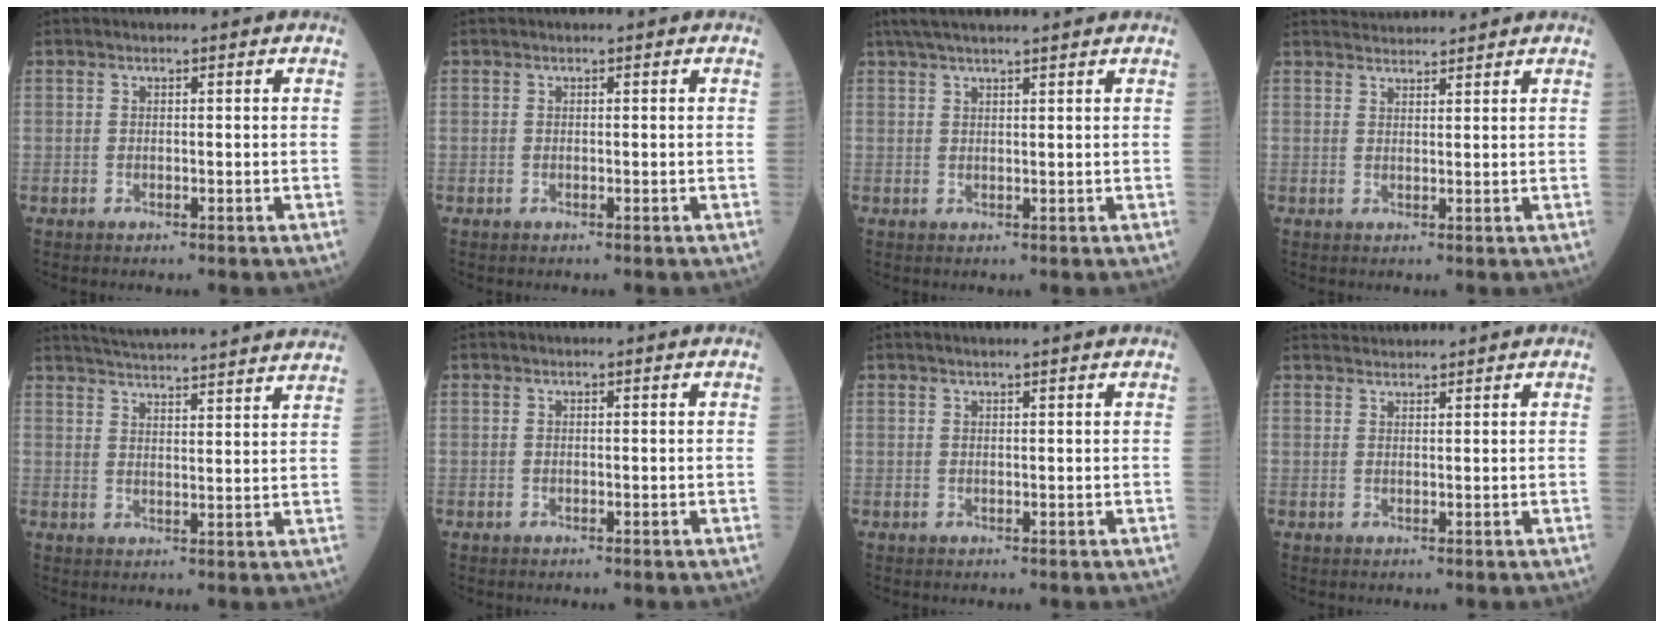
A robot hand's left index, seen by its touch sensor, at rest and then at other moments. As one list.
[{"total": 0.0}, {"total": 9.2, "force": [7.8, 0.0, 5.0], "torque": [-0.076, 0.037, 0.108]}, {"total": 4.0, "force": [4.0, -0.2, 0.2], "torque": [-0.012, 0.027, 0.069]}, {"total": 23.2, "force": [21.9, 0.5, 7.7], "torque": [-0.124, -0.013, 0.281]}, {"total": 0.0}, {"total": 2.6, "force": [2.3, -0.4, 1.2], "torque": [-0.014, 0.013, 0.033]}, {"total": 2.7, "force": [2.7, -0.2, 0.0], "torque": [-0.004, 0.025, 0.055]}]